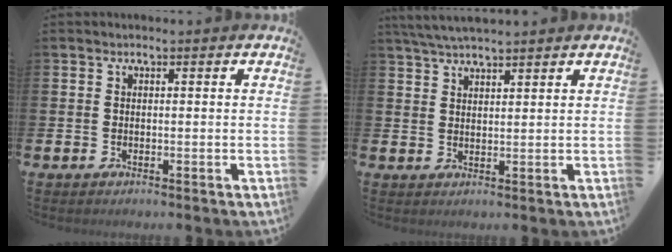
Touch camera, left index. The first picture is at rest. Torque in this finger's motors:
{"motor_torque": [0.34, -0.93, 0.35, 0.17]}